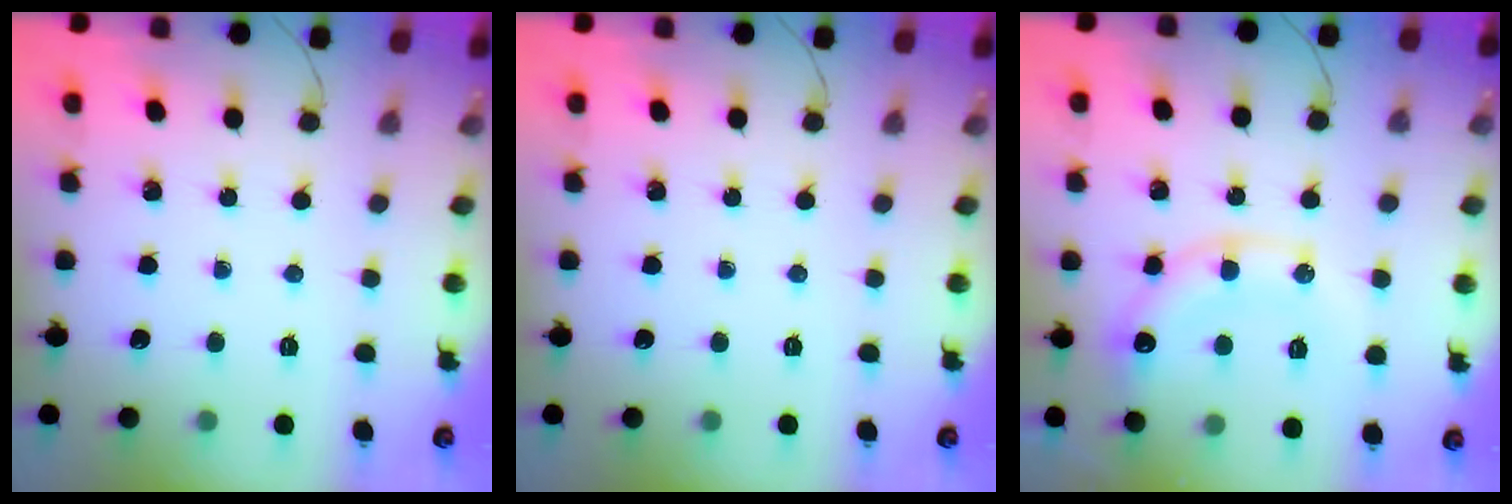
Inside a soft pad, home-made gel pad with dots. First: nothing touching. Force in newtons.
{"total": 0.0}
{"total": 15.3, "press": 15.1, "slide": 2.3}